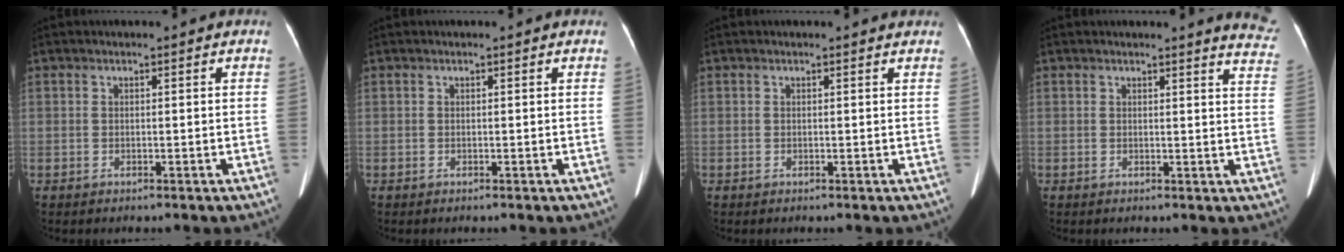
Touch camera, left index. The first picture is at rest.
{"total": 0.0}
{"total": 1.1, "force": [1.1, 0.3, 0.1], "torque": [-0.015, 0.001, 0.003]}
{"total": 6.7, "force": [6.5, 0.2, 1.3], "torque": [0.004, -0.052, 0.037]}